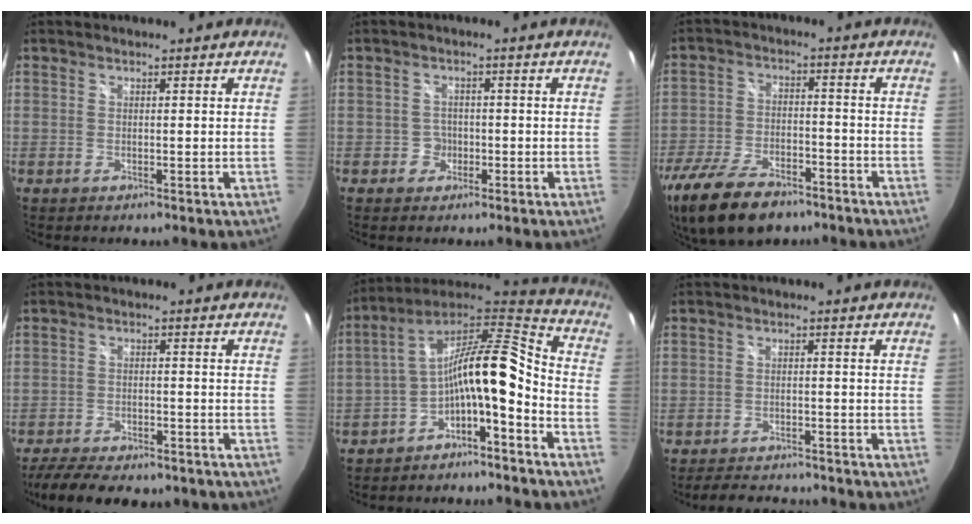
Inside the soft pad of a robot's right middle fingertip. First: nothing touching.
{"total": 2.8, "force": [-1.1, 2.5, 0.2], "torque": [-0.004, 0.006, -0.019]}
{"total": 17.9, "force": [-12.4, 8.4, 9.8], "torque": [-0.224, -0.029, -0.211]}
{"total": 13.6, "force": [-11.1, 4.4, 6.6], "torque": [-0.144, -0.025, -0.161]}
{"total": 15.0, "force": [-5.9, 4.9, 12.9], "torque": [-0.232, 0.020, -0.112]}
{"total": 7.1, "force": [-6.5, 2.2, 1.8], "torque": [-0.051, 0.013, -0.091]}